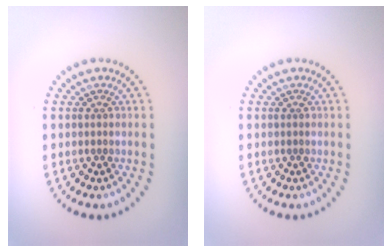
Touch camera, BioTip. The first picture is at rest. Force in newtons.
{"total": 0.0}